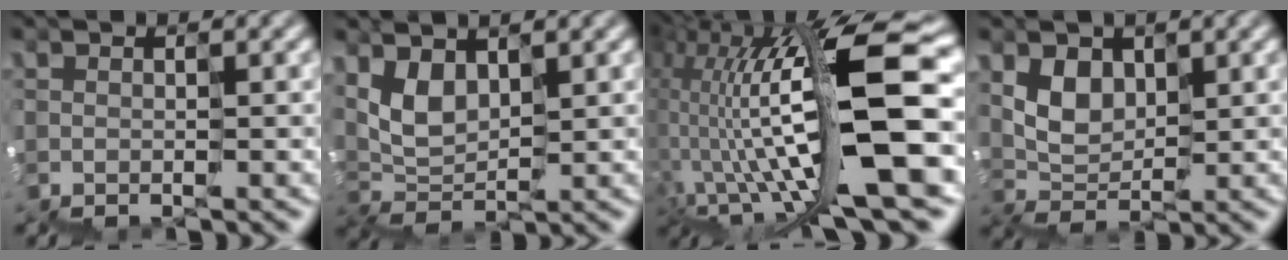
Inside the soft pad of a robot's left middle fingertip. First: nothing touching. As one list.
[{"total": 3.3, "force": [2.1, 2.0, 1.5], "torque": [-0.046, 0.003, 0.041]}, {"total": 13.2, "force": [0.6, 4.8, 12.3], "torque": [-0.231, 0.015, 0.022]}, {"total": 2.4, "force": [1.5, 1.8, 0.3], "torque": [-0.012, 0.003, 0.030]}]